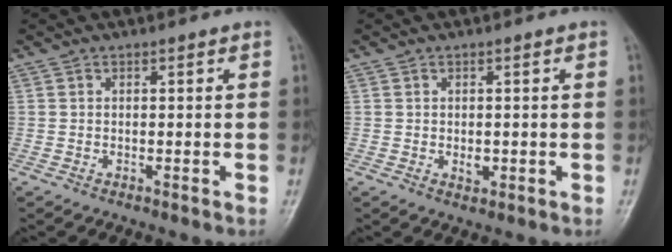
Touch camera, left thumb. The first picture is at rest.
{"total": 2.0, "force": [-0.1, 1.3, 1.5], "torque": [-0.017, -0.003, 0.001]}